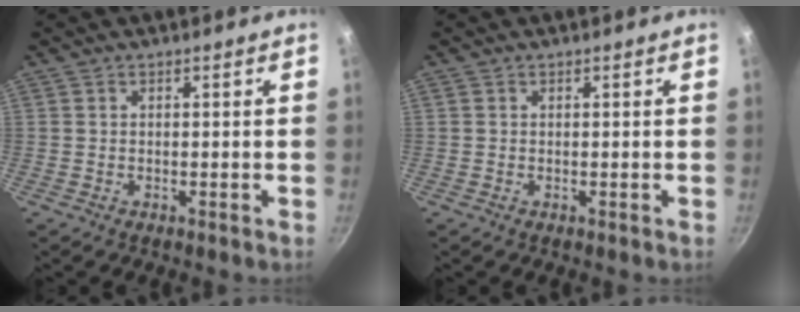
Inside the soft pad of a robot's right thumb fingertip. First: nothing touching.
{"total": 0.0}